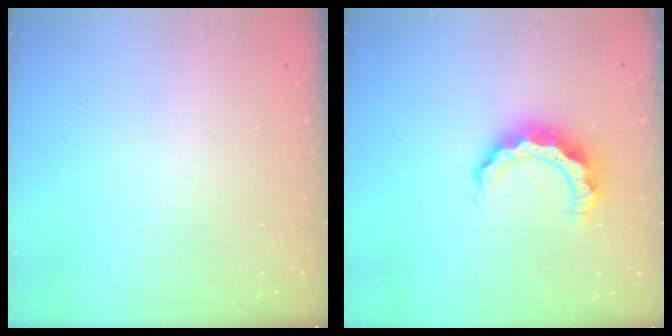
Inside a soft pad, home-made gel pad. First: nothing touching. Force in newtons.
{"total": 9.0, "press": 9.0, "slide": 0.2}